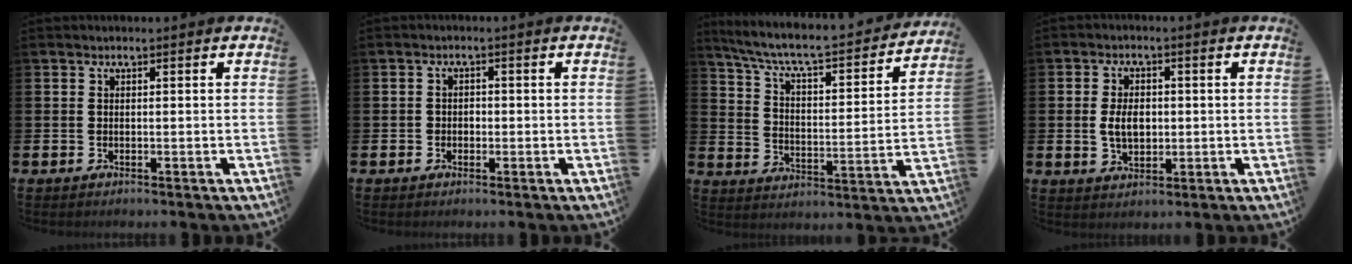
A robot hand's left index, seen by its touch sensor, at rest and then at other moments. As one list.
[{"total": 1.3, "force": [-0.4, 1.1, 0.4], "torque": [-0.006, 0.004, -0.012]}, {"total": 6.8, "force": [6.2, 1.1, 2.7], "torque": [-0.090, -0.048, 0.099]}, {"total": 4.3, "force": [0.2, 2.8, 3.2], "torque": [-0.046, 0.003, -0.003]}]